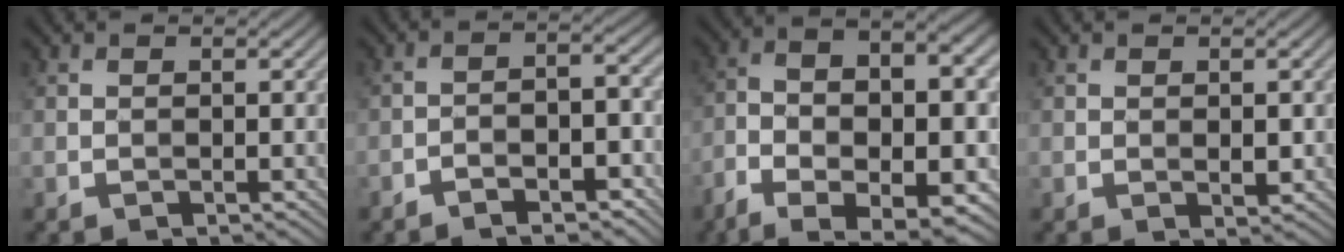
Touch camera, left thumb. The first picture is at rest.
{"total": 4.9, "force": [-3.3, 1.4, 3.3], "torque": [-0.051, 0.012, -0.052]}
{"total": 14.8, "force": [-5.7, 6.8, 11.8], "torque": [-0.227, -0.019, -0.085]}
{"total": 1.4, "force": [0.1, 0.7, 1.2], "torque": [-0.019, -0.002, 0.003]}